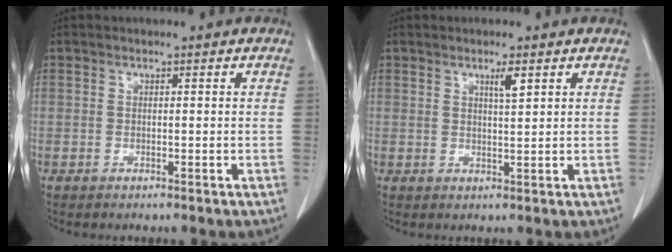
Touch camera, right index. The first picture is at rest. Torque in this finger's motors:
{"motor_torque": [0.23, 0.21, 0.02, 0.03]}